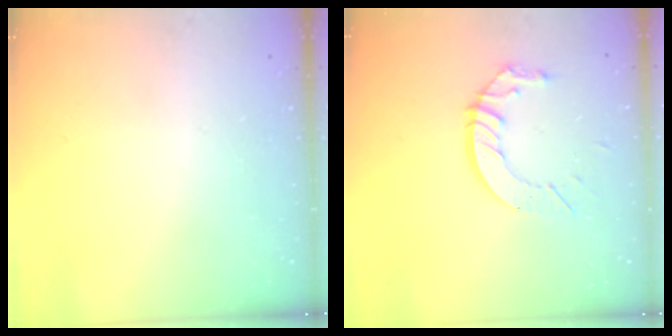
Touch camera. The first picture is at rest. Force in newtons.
{"total": 8.9, "press": 8.9, "slide": 0.7}